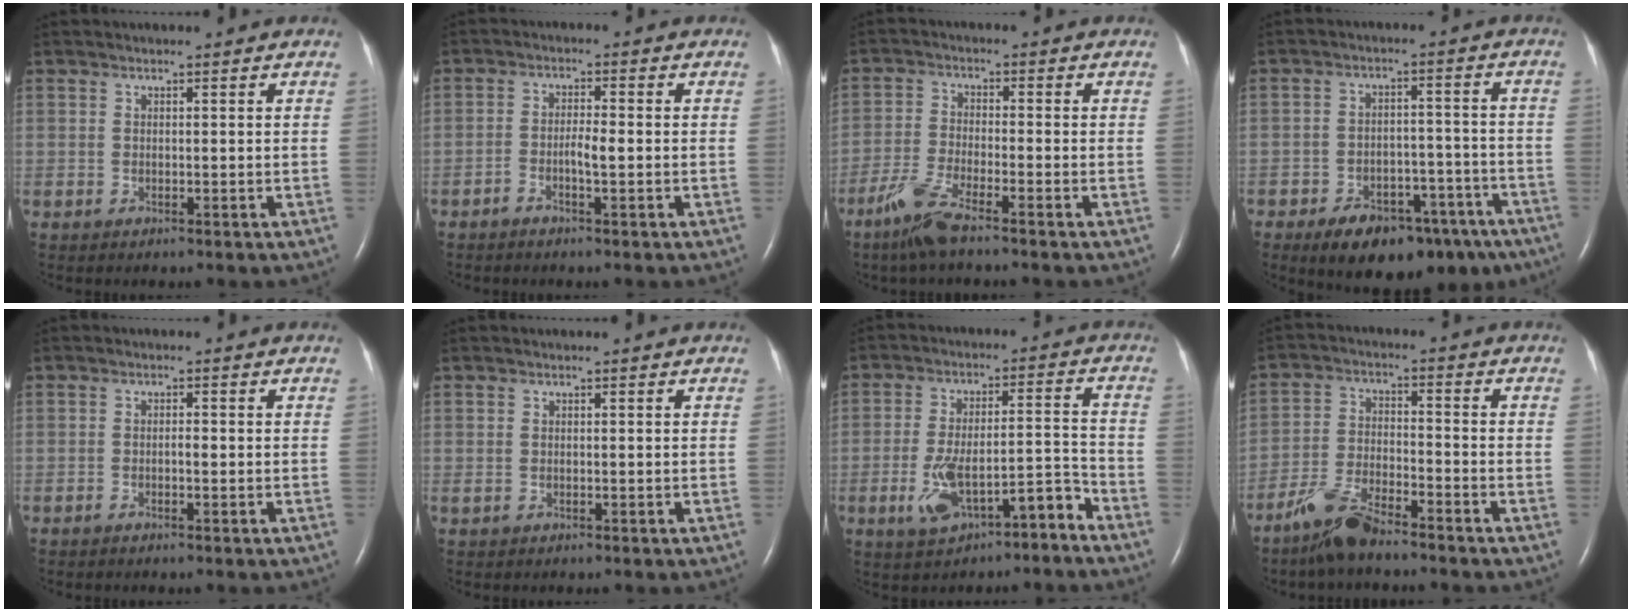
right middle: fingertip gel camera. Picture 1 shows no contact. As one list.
[{"total": 2.9, "force": [-1.1, 0.4, 2.7], "torque": [-0.055, 0.005, -0.021]}, {"total": 6.2, "force": [-4.6, 0.4, 4.1], "torque": [-0.101, -0.016, -0.098]}, {"total": 15.7, "force": [-11.1, 7.3, 8.3], "torque": [-0.086, 0.032, -0.155]}, {"total": 1.1, "force": [-0.4, 0.3, 1.0], "torque": [-0.018, 0.002, -0.008]}, {"total": 0.0}, {"total": 9.6, "force": [-5.8, 2.7, 7.2], "torque": [-0.129, 0.025, -0.087]}, {"total": 7.6, "force": [-6.2, 1.3, 4.1], "torque": [-0.090, -0.017, -0.122]}]